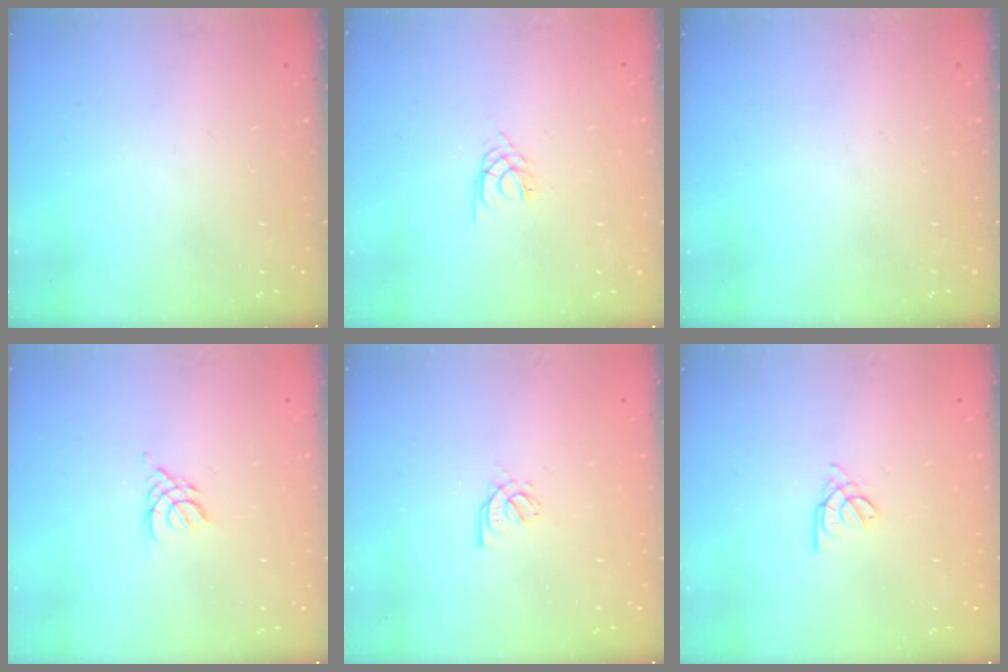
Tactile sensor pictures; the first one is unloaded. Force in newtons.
{"total": 1.6, "press": 1.6, "slide": 0.3}
{"total": 0.0}
{"total": 3.6, "press": 3.5, "slide": 0.7}
{"total": 1.7, "press": 1.6, "slide": 0.5}
{"total": 2.5, "press": 2.5, "slide": 0.5}